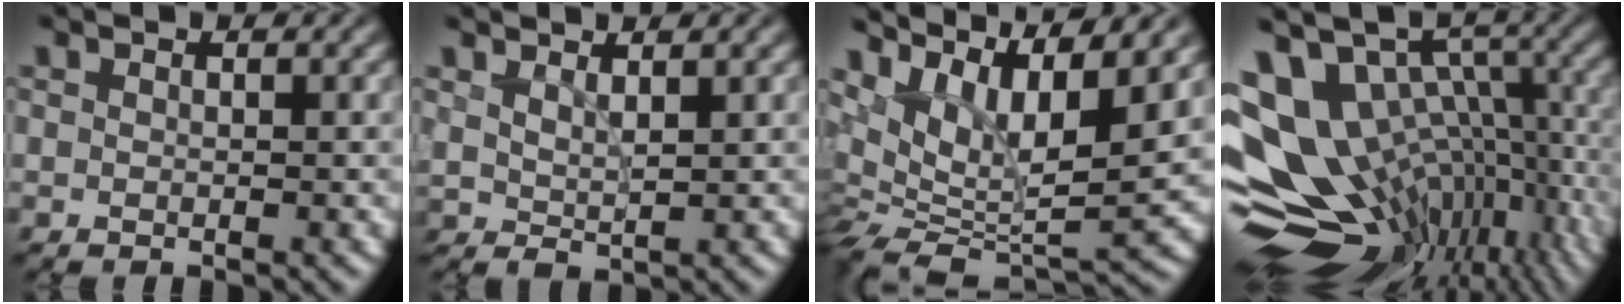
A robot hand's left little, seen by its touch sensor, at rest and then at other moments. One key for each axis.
{"total": 1.6, "fx": 0.8, "fy": 0.7, "fz": 1.1, "tx": -0.025, "ty": -0.003, "tz": 0.017}
{"total": 9.9, "fx": 3.2, "fy": 4.3, "fz": 8.3, "tx": -0.158, "ty": 0.007, "tz": 0.055}
{"total": 15.0, "fx": -1.1, "fy": 9.7, "fz": 11.3, "tx": -0.190, "ty": -0.001, "tz": 0.015}